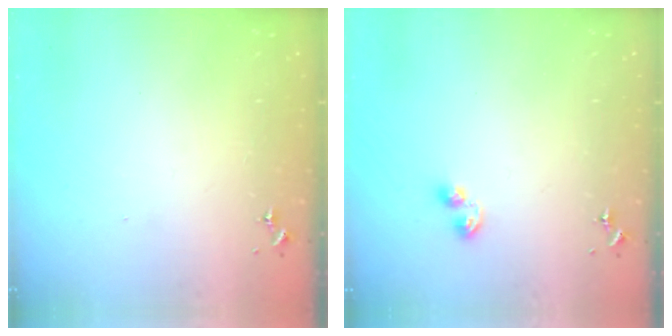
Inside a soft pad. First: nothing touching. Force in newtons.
{"total": 3.8, "press": 3.8, "slide": 0.5}